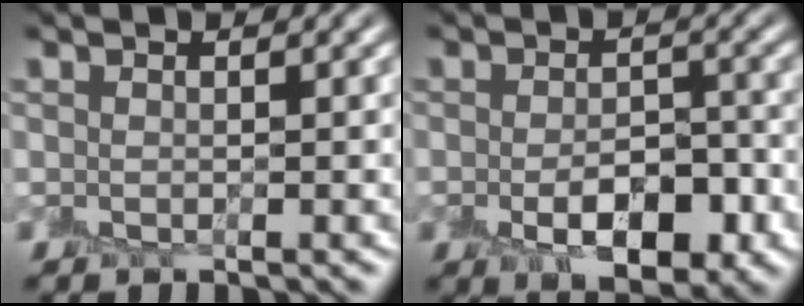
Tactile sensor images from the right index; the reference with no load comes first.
{"total": 5.1, "force": [-1.8, 2.8, 3.8], "torque": [-0.058, -0.011, -0.027]}